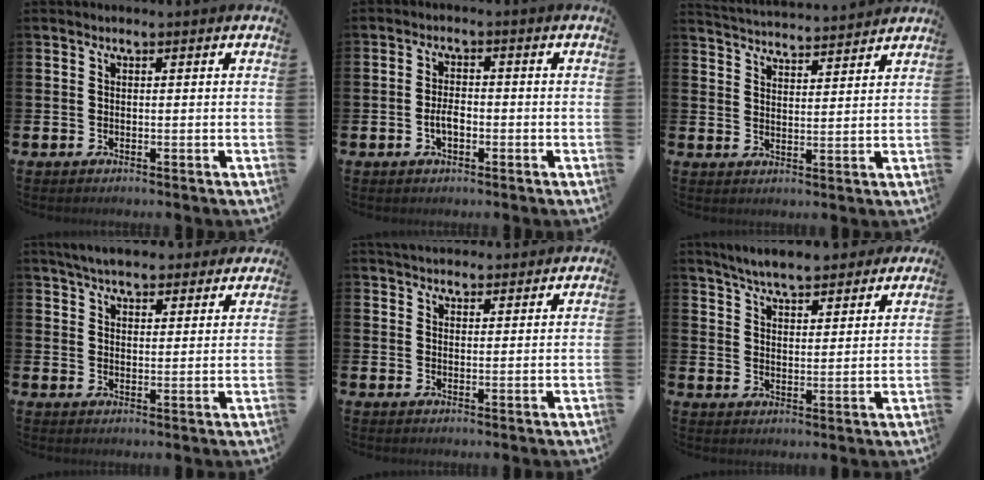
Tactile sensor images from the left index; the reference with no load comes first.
{"total": 2.7, "force": [-0.7, 1.3, 2.2], "torque": [-0.026, -0.001, -0.017]}
{"total": 4.4, "force": [4.4, 0.1, -0.1], "torque": [-0.019, -0.030, 0.080]}
{"total": 6.1, "force": [5.8, 1.4, 1.3], "torque": [-0.040, -0.022, 0.105]}
{"total": 3.7, "force": [3.6, 0.8, 0.2], "torque": [-0.009, -0.015, 0.068]}
{"total": 6.5, "force": [6.2, 1.1, 1.4], "torque": [-0.044, -0.029, 0.111]}